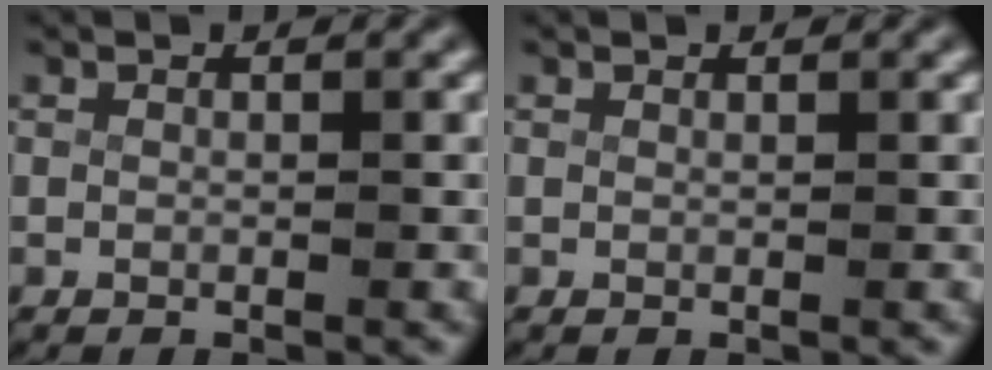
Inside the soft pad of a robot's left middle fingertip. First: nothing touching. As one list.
[{"total": 0.0}]